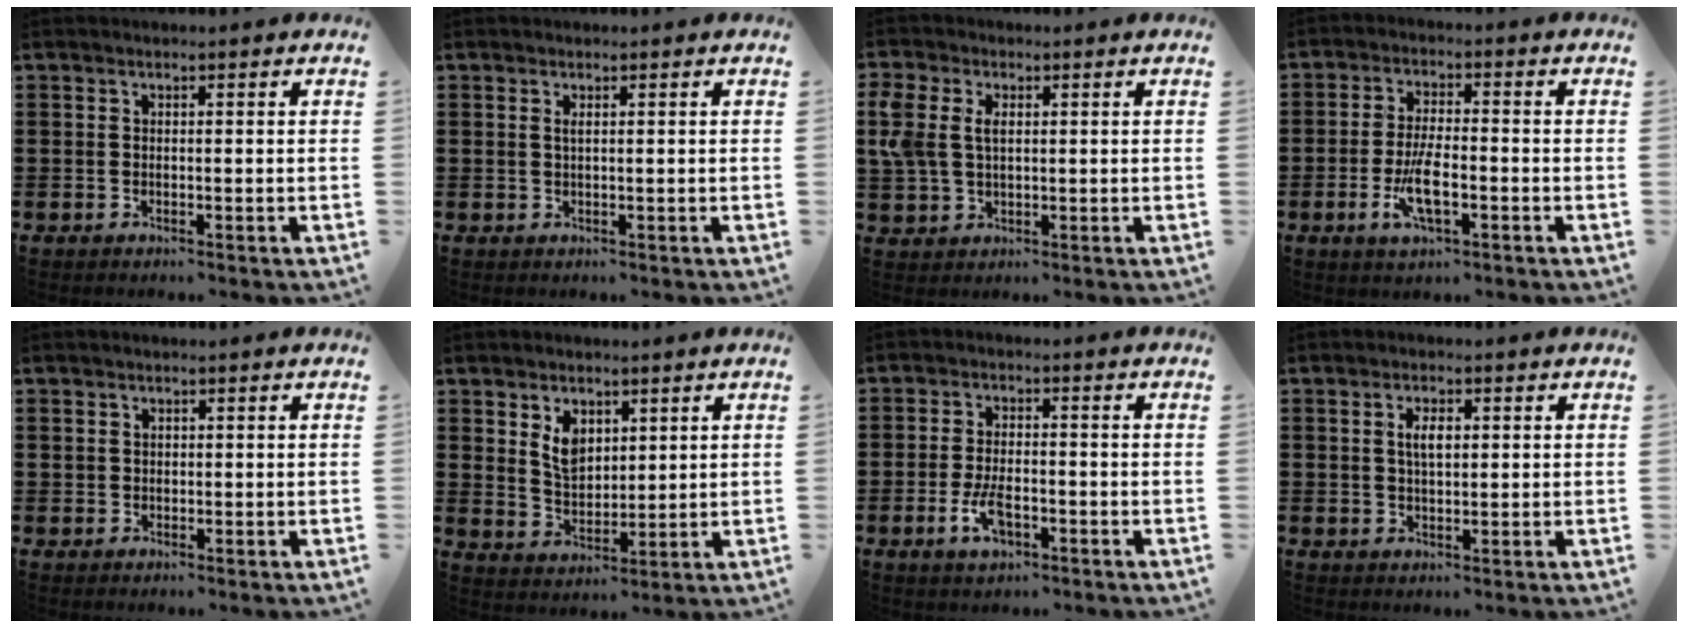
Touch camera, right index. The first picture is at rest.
{"total": 0.8, "force": [0.3, 0.2, 0.7], "torque": [-0.015, 0.001, 0.005]}
{"total": 5.0, "force": [1.3, 3.2, 3.6], "torque": [-0.103, 0.004, 0.015]}
{"total": 6.9, "force": [-2.2, 2.1, 6.2], "torque": [-0.135, -0.011, -0.044]}
{"total": 1.1, "force": [0.7, 0.8, 0.2], "torque": [-0.005, 0.003, 0.013]}
{"total": 5.1, "force": [2.4, 3.4, 3.1], "torque": [-0.064, 0.007, 0.042]}
{"total": 5.1, "force": [-2.0, 2.3, 4.1], "torque": [-0.088, 0.000, -0.039]}
{"total": 3.2, "force": [0.6, 1.3, 2.8], "torque": [-0.058, 0.007, 0.009]}